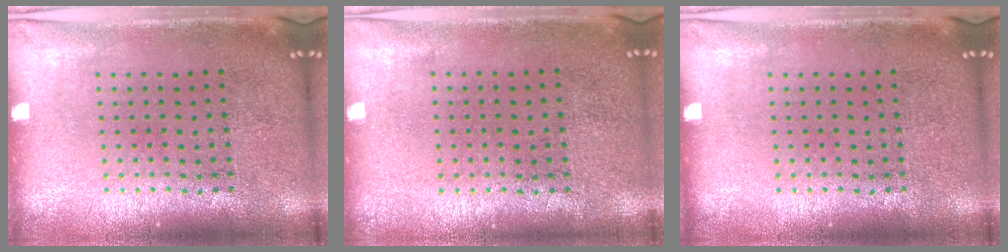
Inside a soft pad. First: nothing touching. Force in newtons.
{"total": 0.0}
{"total": 0.0}